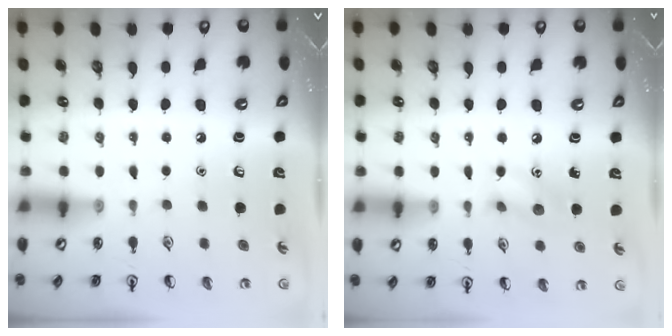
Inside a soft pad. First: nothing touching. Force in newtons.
{"total": 7.5, "press": 7.4, "slide": 1.3}